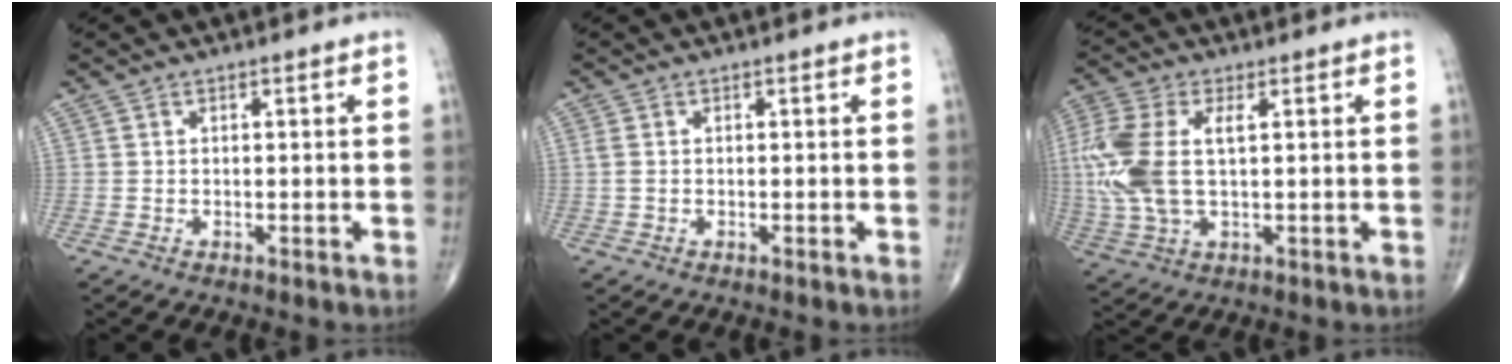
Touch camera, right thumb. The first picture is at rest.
{"total": 1.0, "force": [0.1, 0.6, 0.8], "torque": [-0.026, 0.006, 0.005]}
{"total": 13.2, "force": [1.6, 6.7, 11.2], "torque": [-0.289, 0.009, 0.035]}